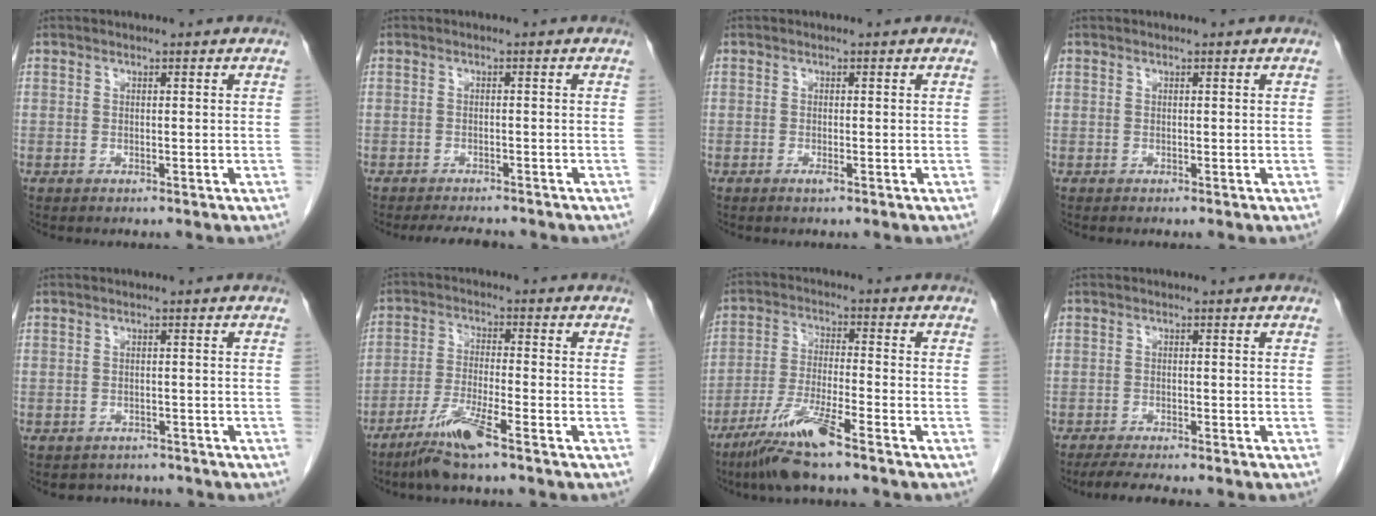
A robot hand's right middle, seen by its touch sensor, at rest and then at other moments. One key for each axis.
{"total": 5.2, "fx": -4.7, "fy": 1.2, "fz": 1.9, "tx": -0.028, "ty": -0.009, "tz": -0.066}
{"total": 0.8, "fx": -0.5, "fy": 0.0, "fz": 0.7, "tx": -0.014, "ty": -0.001, "tz": -0.010}
{"total": 0.0}
{"total": 3.9, "fx": -3.5, "fy": 1.7, "fz": 0.1, "tx": -0.006, "ty": 0.005, "tz": -0.044}
{"total": 7.2, "fx": -5.0, "fy": -0.1, "fz": 5.2, "tx": -0.109, "ty": -0.018, "tz": -0.100}
{"total": 9.5, "fx": -6.6, "fy": -0.1, "fz": 6.9, "tx": -0.140, "ty": -0.029, "tz": -0.127}
{"total": 6.2, "fx": -5.3, "fy": 0.2, "fz": 3.2, "tx": -0.050, "ty": -0.018, "tz": -0.083}